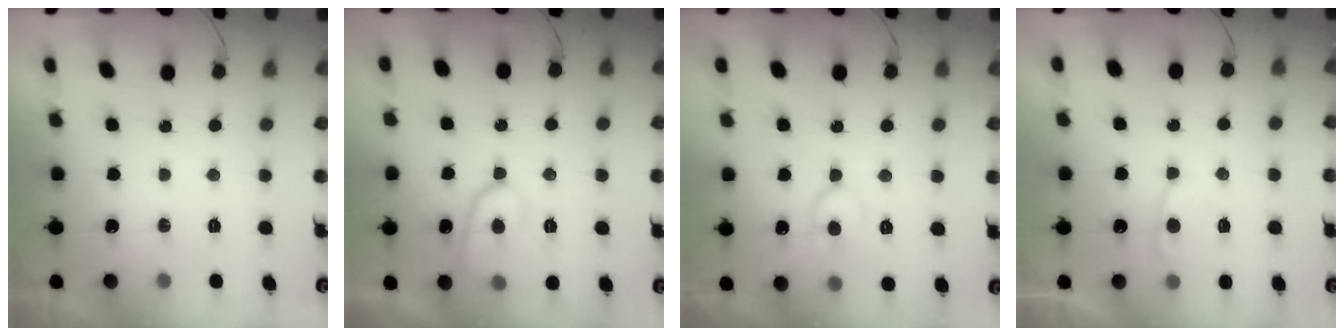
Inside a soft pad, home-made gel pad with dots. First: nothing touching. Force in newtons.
{"total": 9.8, "press": 9.7, "slide": 1.1}
{"total": 8.3, "press": 8.3, "slide": 0.8}
{"total": 5.0, "press": 5.0, "slide": 0.6}